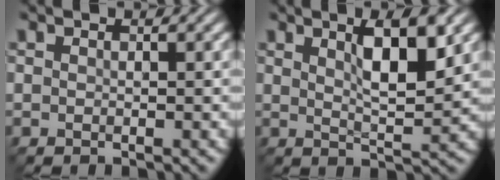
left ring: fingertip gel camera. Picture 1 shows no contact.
{"total": 5.8, "force": [2.3, 1.4, 5.2], "torque": [-0.076, 0.000, 0.036]}